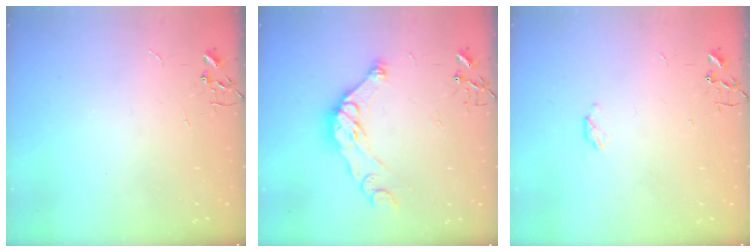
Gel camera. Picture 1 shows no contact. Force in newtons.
{"total": 12.7, "press": 12.7, "slide": 0.0}
{"total": 2.9, "press": 2.9, "slide": 0.5}